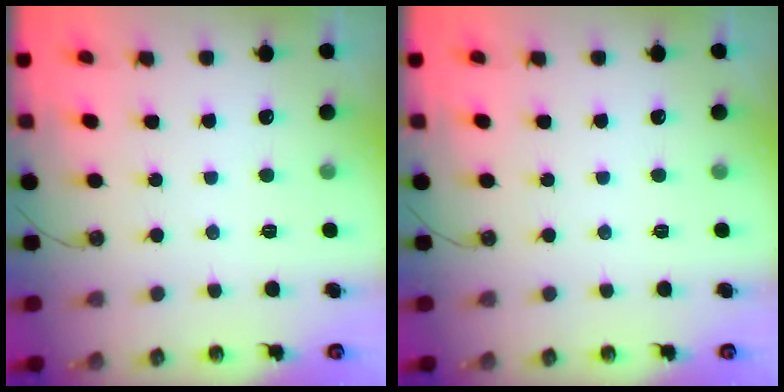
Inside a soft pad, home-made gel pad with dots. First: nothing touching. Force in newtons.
{"total": 0.0}